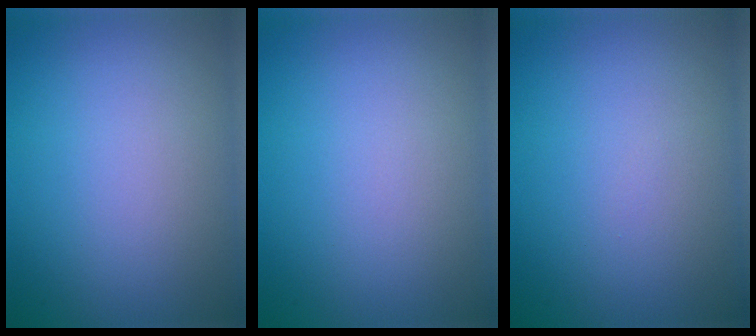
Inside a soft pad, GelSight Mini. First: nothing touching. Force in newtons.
{"total": 0.0}
{"total": 0.0}